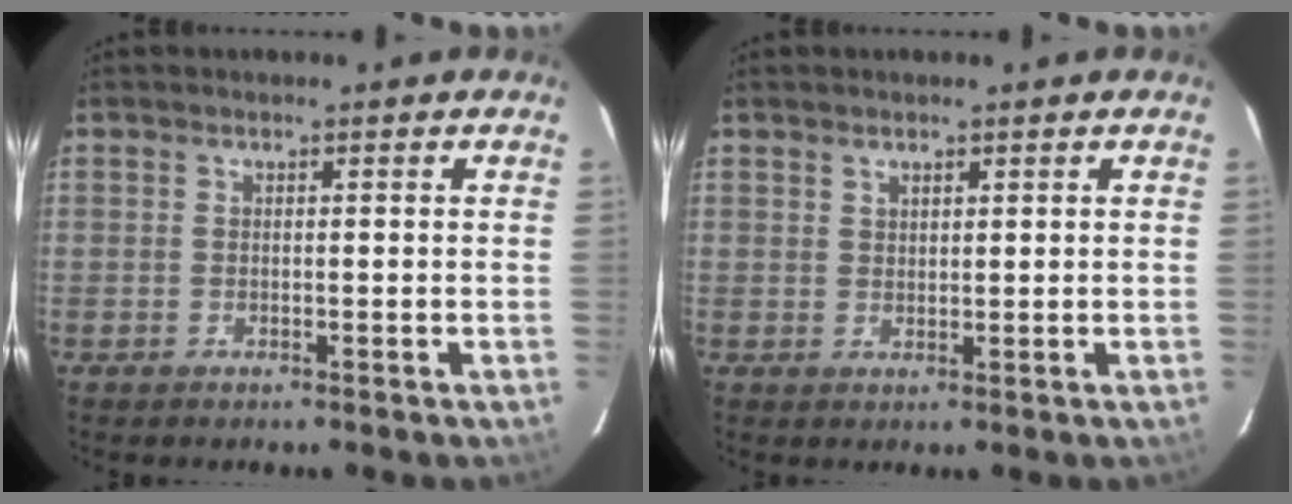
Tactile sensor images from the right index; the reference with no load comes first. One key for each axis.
{"total": 1.5, "fx": 1.1, "fy": 0.8, "fz": 0.5, "tx": -0.005, "ty": 0.002, "tz": 0.021}